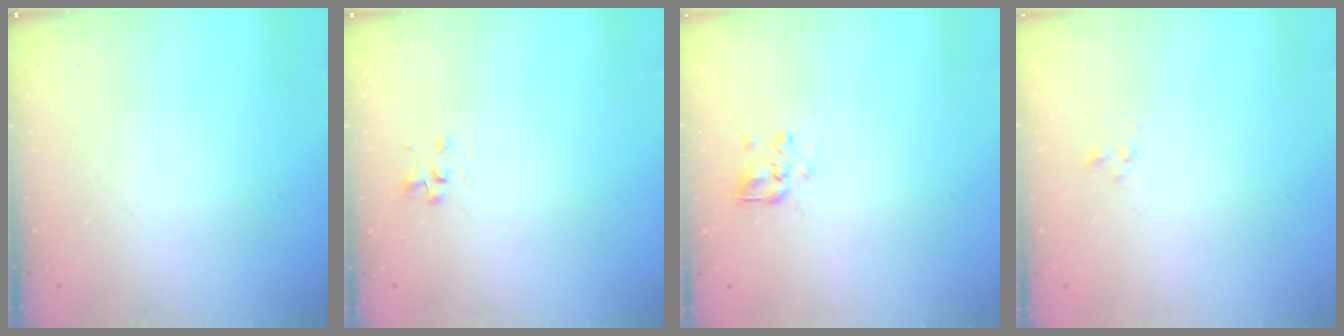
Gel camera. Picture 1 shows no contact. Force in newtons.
{"total": 1.7, "press": 1.6, "slide": 0.6}
{"total": 3.1, "press": 2.9, "slide": 1.1}
{"total": 1.4, "press": 1.3, "slide": 0.6}